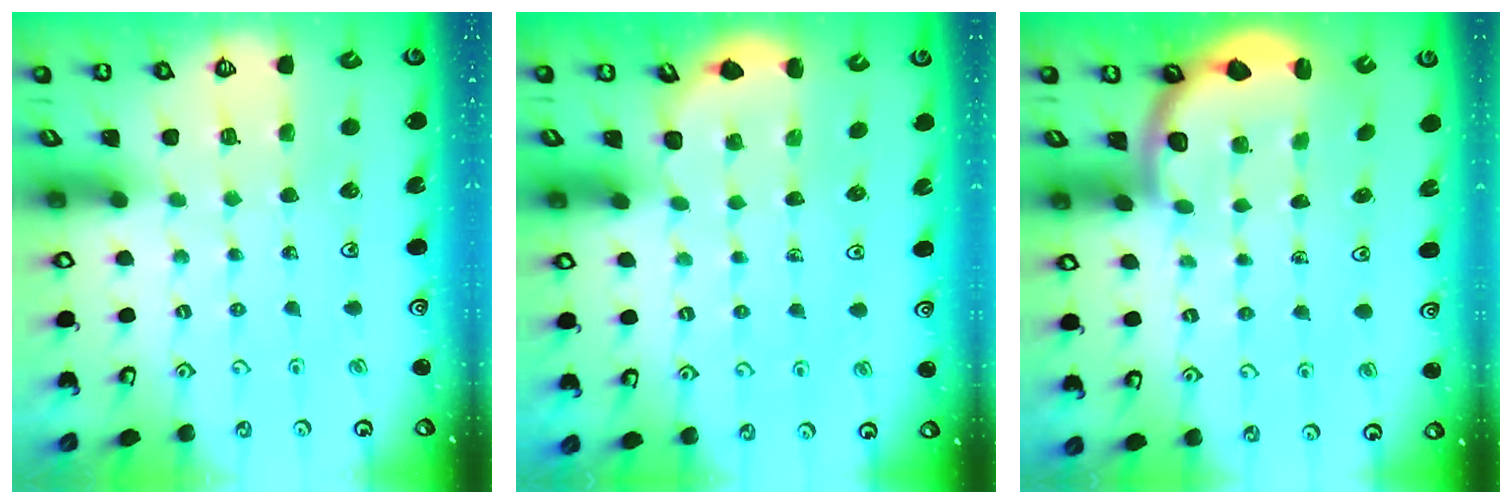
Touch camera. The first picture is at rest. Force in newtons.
{"total": 2.3, "press": 1.8, "slide": 1.4}
{"total": 2.6, "press": 2.5, "slide": 0.7}